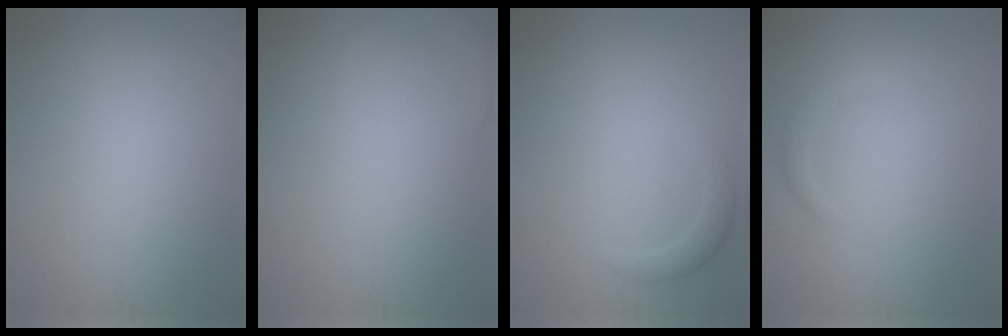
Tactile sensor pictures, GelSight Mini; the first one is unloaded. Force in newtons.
{"total": 1.4, "press": 1.4, "slide": 0.1}
{"total": 1.6, "press": 1.6, "slide": 0.1}
{"total": 1.3, "press": 1.3, "slide": 0.1}